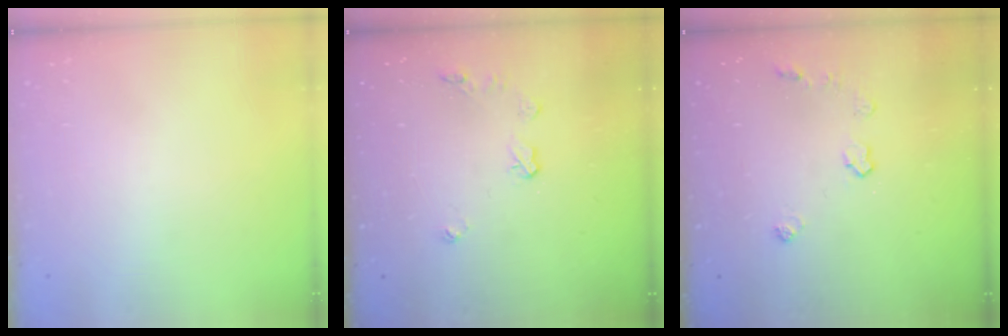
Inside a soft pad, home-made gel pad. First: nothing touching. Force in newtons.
{"total": 5.1, "press": 5.0, "slide": 0.6}
{"total": 4.8, "press": 4.8, "slide": 0.6}